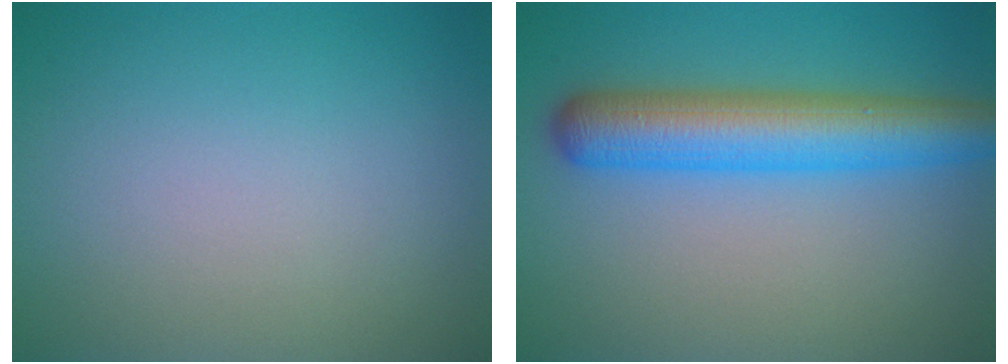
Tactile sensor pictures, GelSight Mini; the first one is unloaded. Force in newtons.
{"total": 6.8, "press": 6.8, "slide": 0.1}